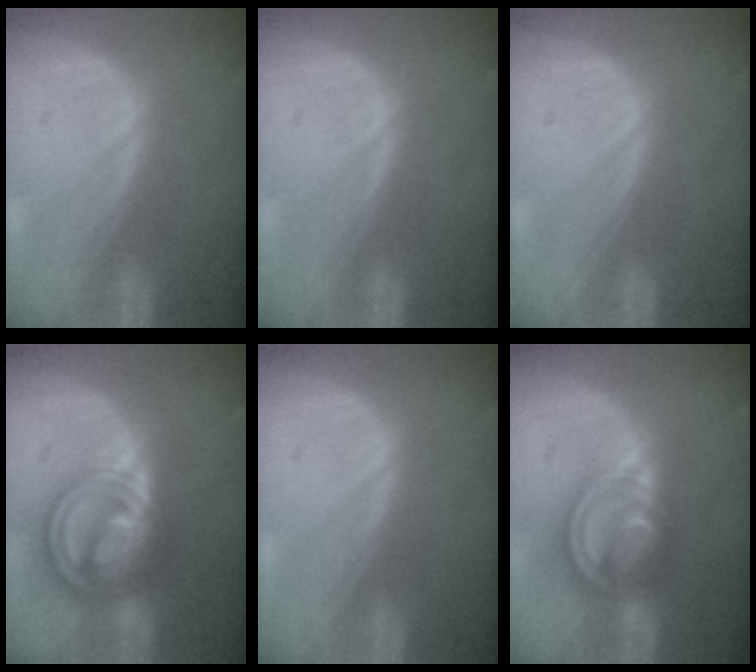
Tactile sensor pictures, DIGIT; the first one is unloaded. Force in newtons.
{"total": 0.0}
{"total": 0.0}
{"total": 9.3, "press": 9.3, "slide": 0.7}
{"total": 0.0}
{"total": 8.2, "press": 6.9, "slide": 4.4}